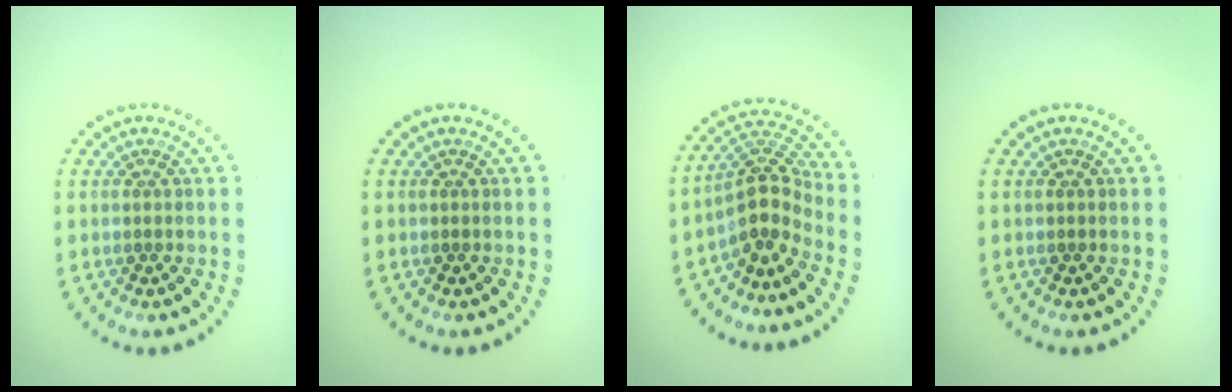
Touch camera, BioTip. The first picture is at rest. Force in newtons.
{"total": 0.0}
{"total": 4.0, "press": 3.0, "slide": 2.6}
{"total": 0.0}